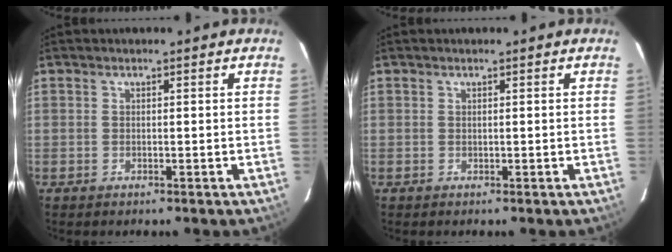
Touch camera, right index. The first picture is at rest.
{"total": 0.0}